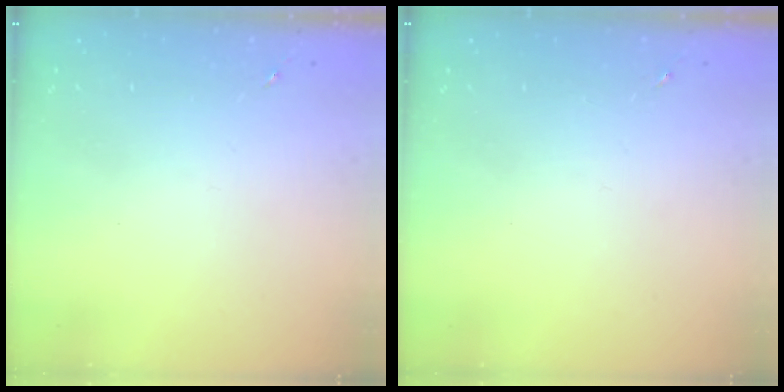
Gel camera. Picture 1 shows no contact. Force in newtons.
{"total": 0.0}